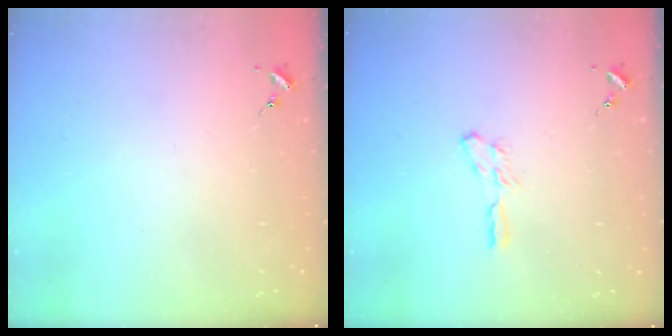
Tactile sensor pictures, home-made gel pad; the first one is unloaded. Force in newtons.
{"total": 4.4, "press": 4.3, "slide": 0.3}